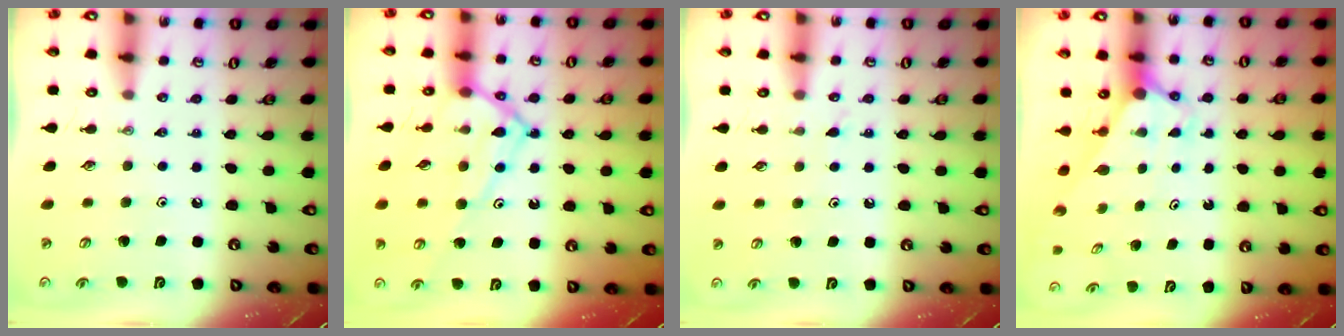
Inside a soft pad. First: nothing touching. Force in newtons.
{"total": 13.6, "press": 13.5, "slide": 1.4}
{"total": 5.1, "press": 5.1, "slide": 0.7}
{"total": 2.8, "press": 2.8, "slide": 0.0}